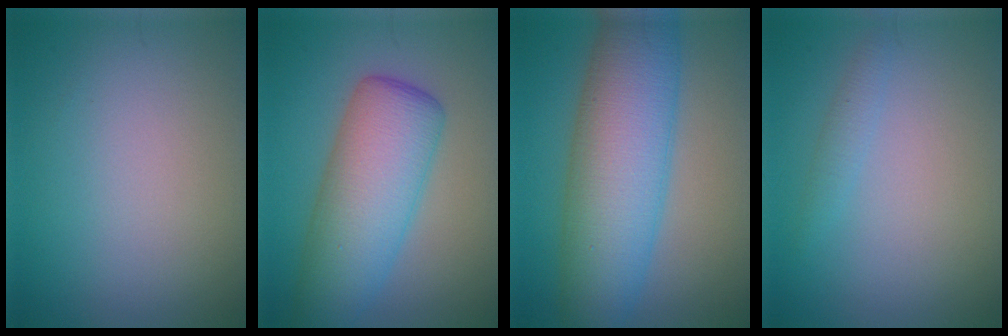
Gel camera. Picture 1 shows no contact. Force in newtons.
{"total": 8.2, "press": 8.2, "slide": 0.3}
{"total": 10.2, "press": 10.2, "slide": 0.1}
{"total": 1.1, "press": 1.1, "slide": 0.1}